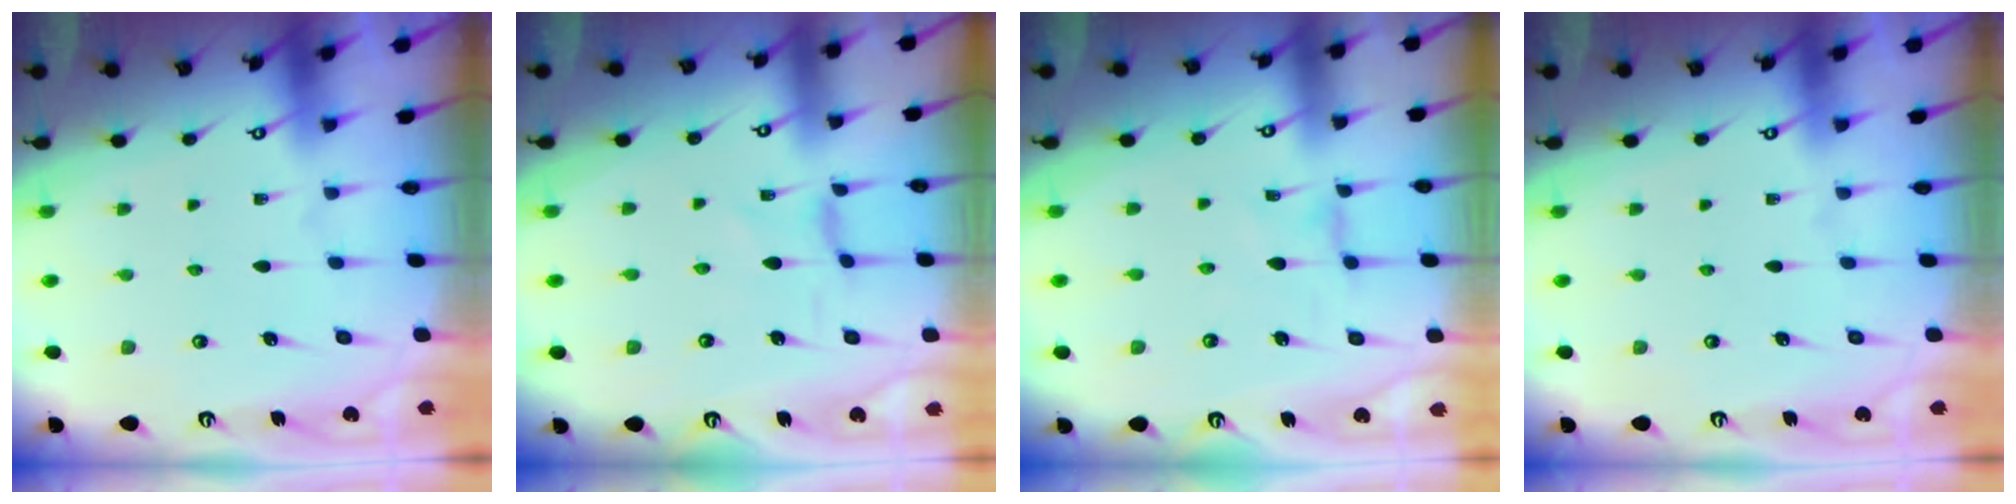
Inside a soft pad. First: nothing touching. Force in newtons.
{"total": 0.0}
{"total": 0.0}
{"total": 0.0}